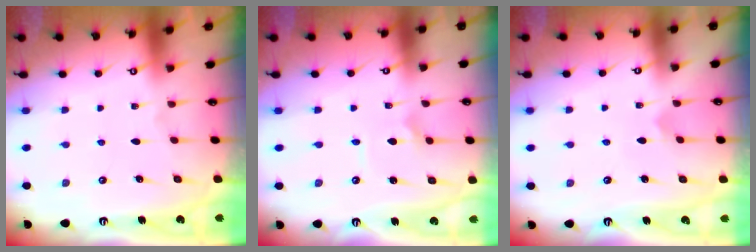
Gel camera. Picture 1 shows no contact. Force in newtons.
{"total": 2.5, "press": 2.5, "slide": 0.2}
{"total": 3.2, "press": 3.1, "slide": 0.2}